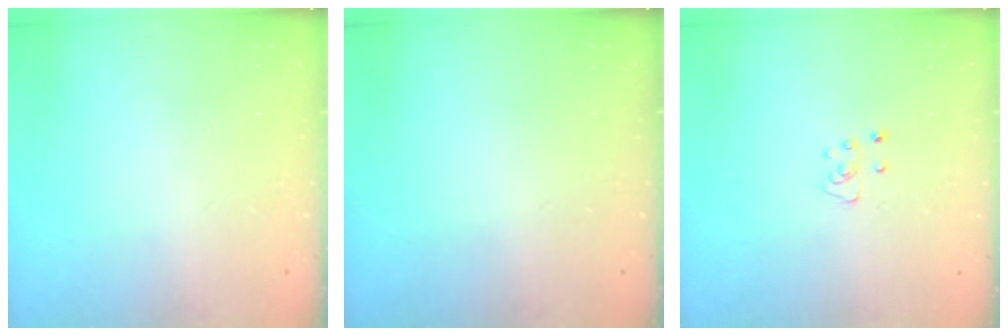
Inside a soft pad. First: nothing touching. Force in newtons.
{"total": 0.0}
{"total": 3.9, "press": 3.9, "slide": 0.2}